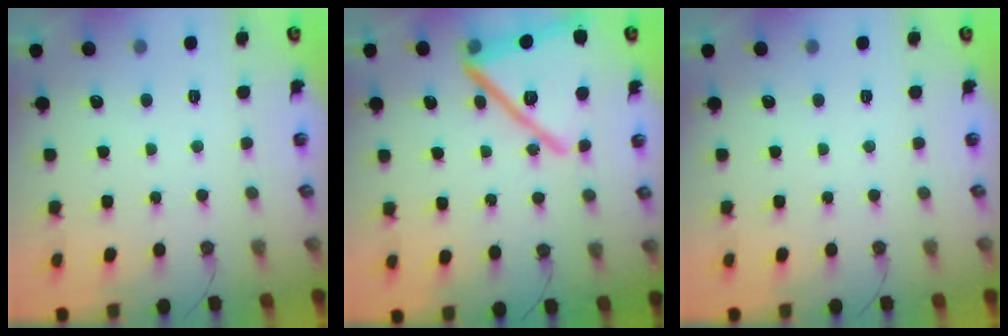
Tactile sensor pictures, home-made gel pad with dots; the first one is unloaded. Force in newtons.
{"total": 24.0, "press": 23.9, "slide": 2.2}
{"total": 0.0}